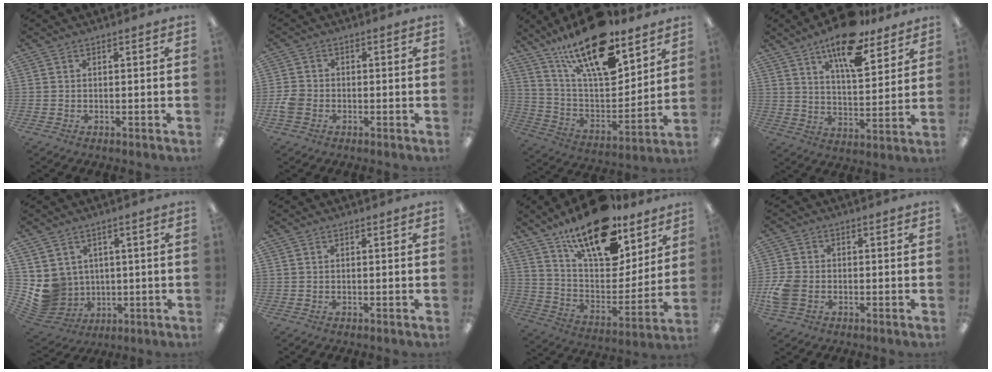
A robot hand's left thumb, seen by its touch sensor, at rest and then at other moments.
{"total": 3.8, "force": [-1.5, 2.8, 2.1], "torque": [-0.039, 0.008, -0.027]}
{"total": 23.0, "force": [15.8, 8.3, 14.5], "torque": [-0.258, -0.097, 0.269]}
{"total": 15.8, "force": [11.3, 5.7, 9.4], "torque": [-0.146, -0.060, 0.188]}
{"total": 7.8, "force": [1.3, 7.6, 1.4], "torque": [-0.064, -0.017, 0.036]}
{"total": 0.0}
{"total": 21.0, "force": [15.8, 8.2, 11.2], "torque": [-0.196, -0.103, 0.276]}
{"total": 6.3, "force": [-1.8, 4.6, 4.0], "torque": [-0.088, 0.008, -0.033]}